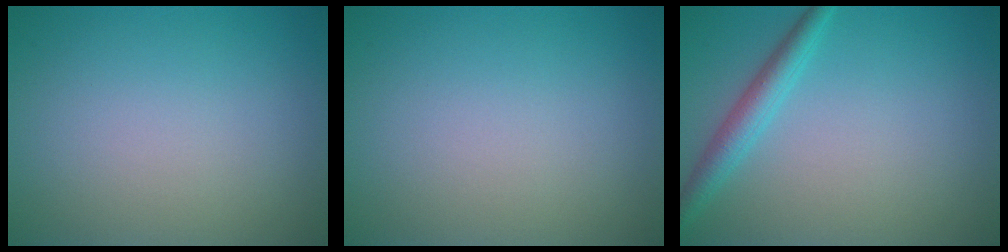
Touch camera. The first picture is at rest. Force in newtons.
{"total": 0.0}
{"total": 2.7, "press": 2.7, "slide": 0.1}